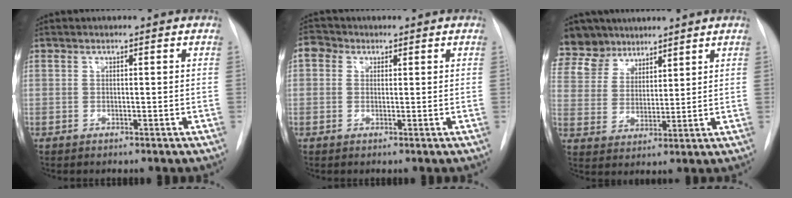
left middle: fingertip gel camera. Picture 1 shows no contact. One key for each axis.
{"total": 2.8, "fx": 0.9, "fy": 2.4, "fz": 1.1, "tx": -0.018, "ty": 0.015, "tz": 0.013}
{"total": 11.9, "fx": 9.9, "fy": 6.1, "fz": 2.1, "tx": -0.054, "ty": 0.025, "tz": 0.198}